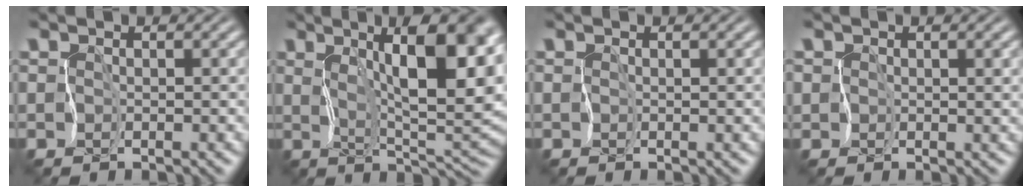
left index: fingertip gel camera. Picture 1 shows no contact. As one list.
[{"total": 12.5, "force": [4.0, 4.4, 11.0], "torque": [-0.135, 0.006, 0.054]}, {"total": 0.7, "force": [0.1, 0.1, 0.7], "torque": [-0.008, -0.002, 0.003]}, {"total": 1.9, "force": [0.6, 1.2, 1.4], "torque": [-0.020, -0.007, 0.010]}]